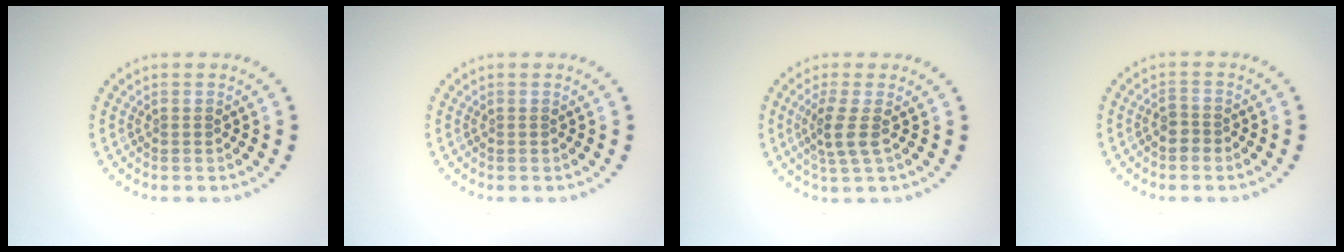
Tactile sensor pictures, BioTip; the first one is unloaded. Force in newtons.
{"total": 0.0}
{"total": 2.5, "press": 1.9, "slide": 1.6}
{"total": 1.3, "press": 1.1, "slide": 0.7}